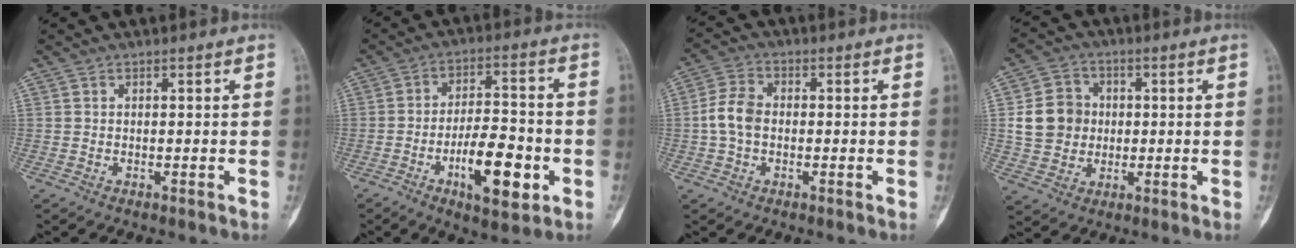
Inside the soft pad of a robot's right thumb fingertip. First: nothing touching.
{"total": 13.0, "force": [-4.5, 5.3, 11.0], "torque": [-0.165, 0.024, -0.068]}
{"total": 6.1, "force": [-0.5, 4.2, 4.4], "torque": [-0.089, 0.017, -0.018]}
{"total": 9.8, "force": [0.6, 8.8, 4.2], "torque": [-0.050, 0.009, 0.011]}